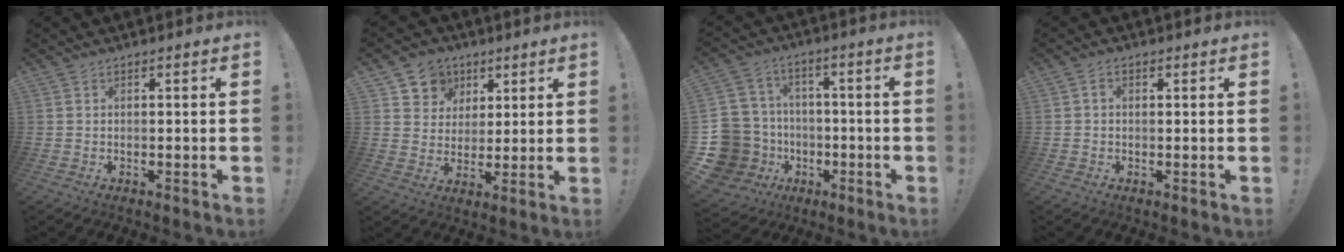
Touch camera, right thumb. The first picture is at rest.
{"total": 8.5, "force": [3.8, 7.4, 1.5], "torque": [-0.028, -0.025, 0.080]}
{"total": 16.2, "force": [-3.8, 14.6, 6.0], "torque": [-0.133, 0.024, -0.030]}
{"total": 1.7, "force": [0.3, 1.2, 1.2], "torque": [-0.015, 0.001, 0.004]}